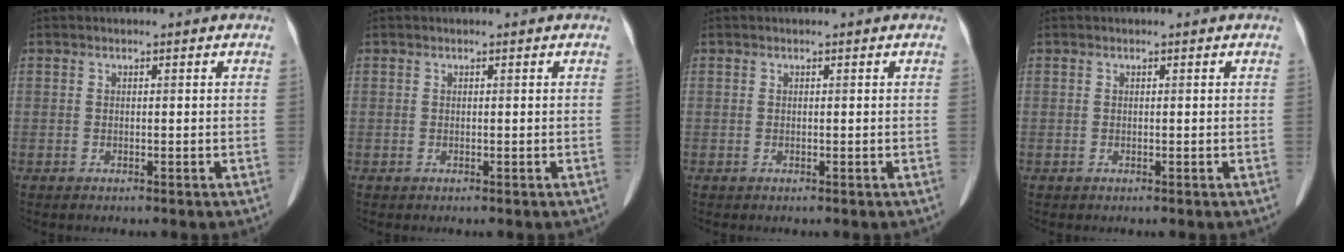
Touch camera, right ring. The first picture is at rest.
{"total": 0.0}
{"total": 0.0}
{"total": 0.0}